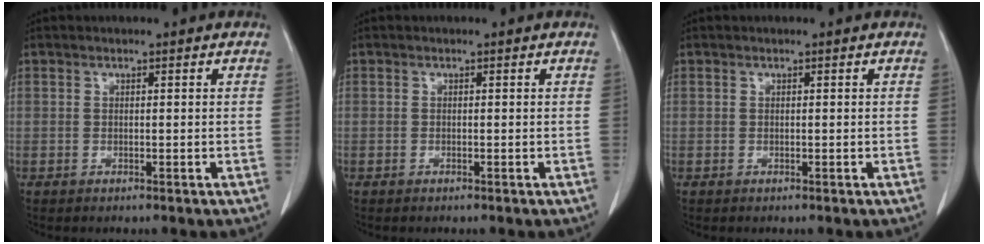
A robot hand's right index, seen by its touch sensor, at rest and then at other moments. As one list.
[{"total": 0.0}, {"total": 0.0}]